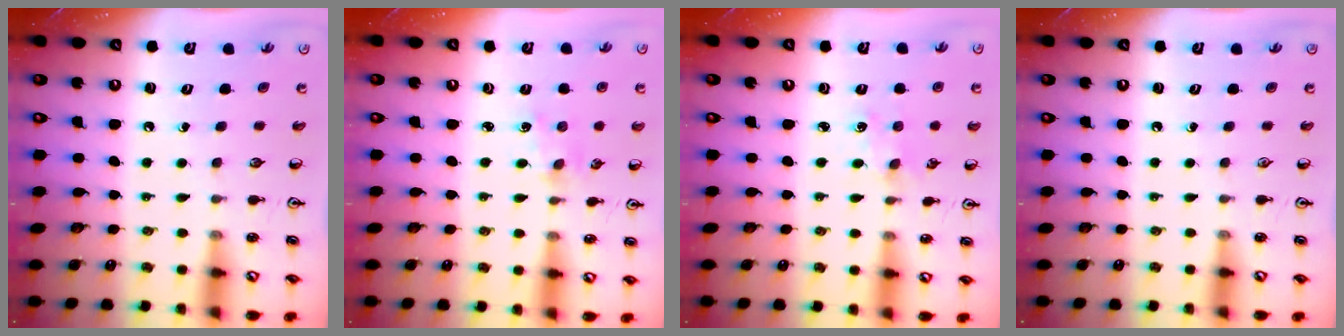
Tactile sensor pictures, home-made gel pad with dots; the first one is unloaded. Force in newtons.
{"total": 2.2, "press": 2.1, "slide": 0.3}
{"total": 1.1, "press": 1.1, "slide": 0.2}
{"total": 0.0}